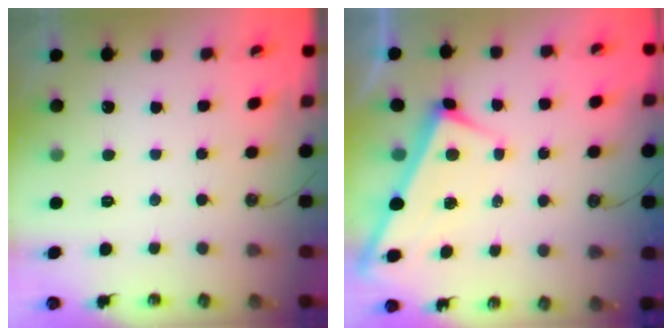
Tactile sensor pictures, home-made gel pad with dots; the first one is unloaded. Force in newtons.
{"total": 3.3, "press": 3.3, "slide": 0.0}